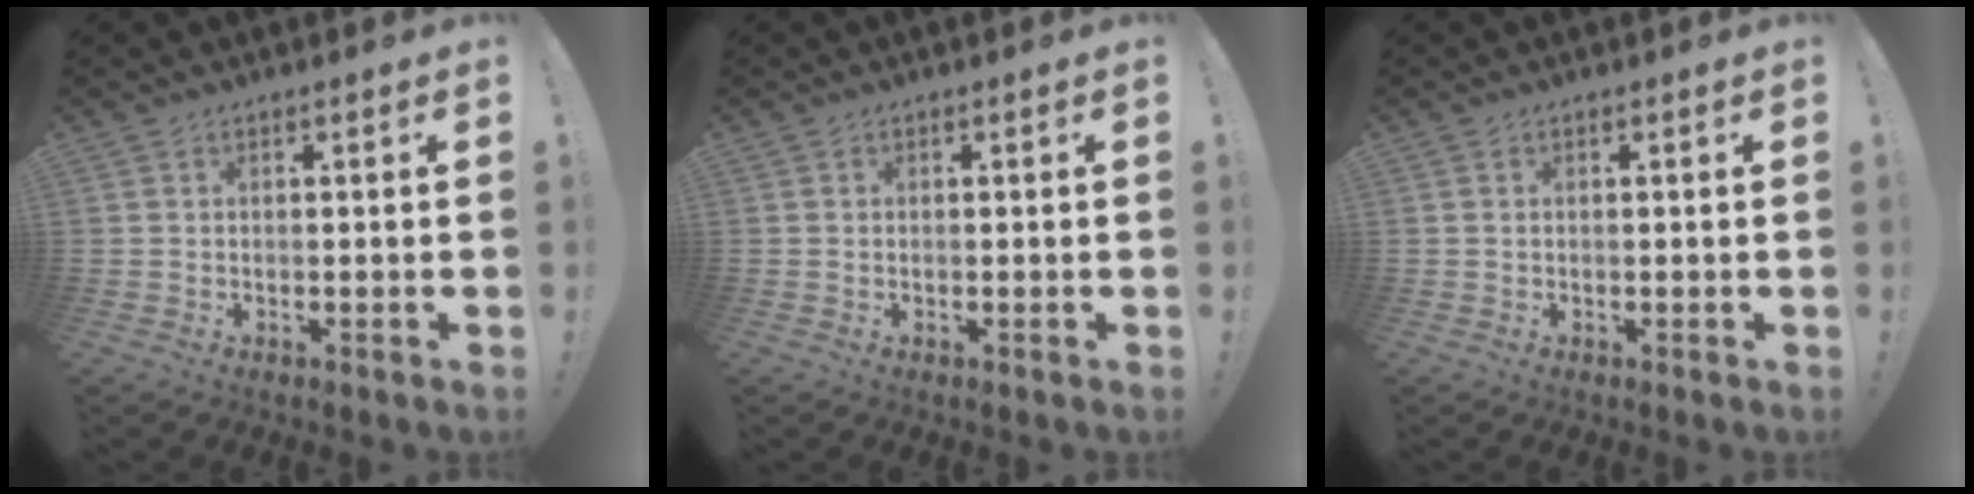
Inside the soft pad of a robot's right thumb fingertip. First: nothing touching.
{"total": 0.0}
{"total": 0.0}